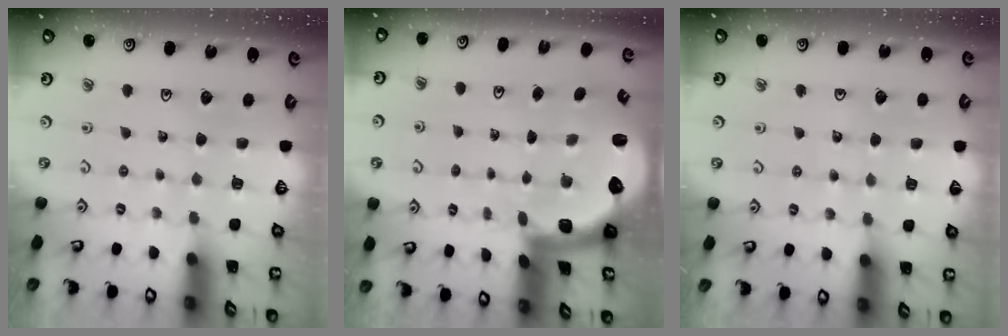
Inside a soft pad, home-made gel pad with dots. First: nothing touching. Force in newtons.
{"total": 2.8, "press": 2.5, "slide": 1.4}
{"total": 4.2, "press": 4.2, "slide": 0.5}